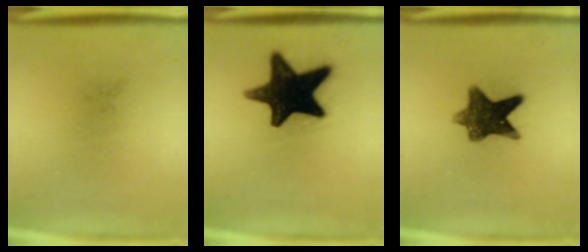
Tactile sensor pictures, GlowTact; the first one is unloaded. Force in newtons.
{"total": 18.0}
{"total": 9.7}